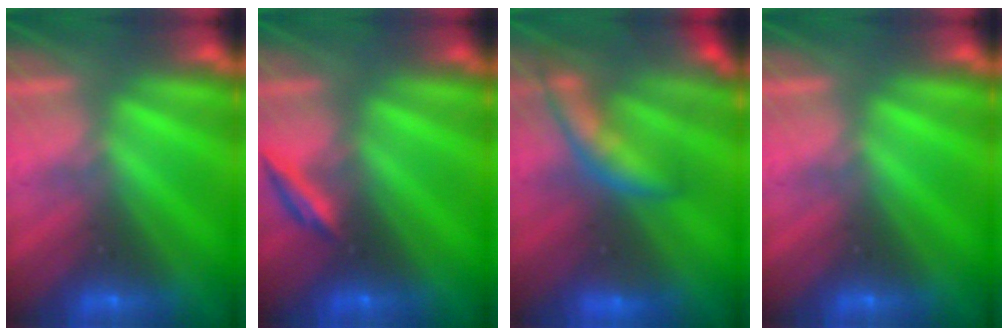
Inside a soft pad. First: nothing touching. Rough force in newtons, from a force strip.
{"total": 2.2}
{"total": 5.8}
{"total": 0.0}